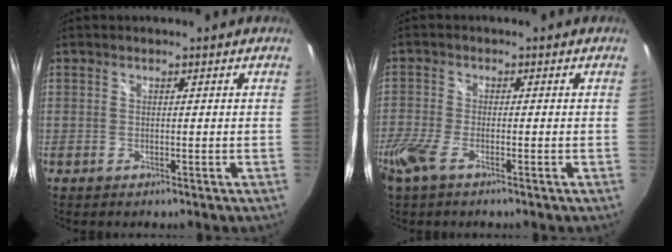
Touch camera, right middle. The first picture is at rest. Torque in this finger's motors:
{"motor_torque": [1.49, -0.65, 0.29, 0.09]}